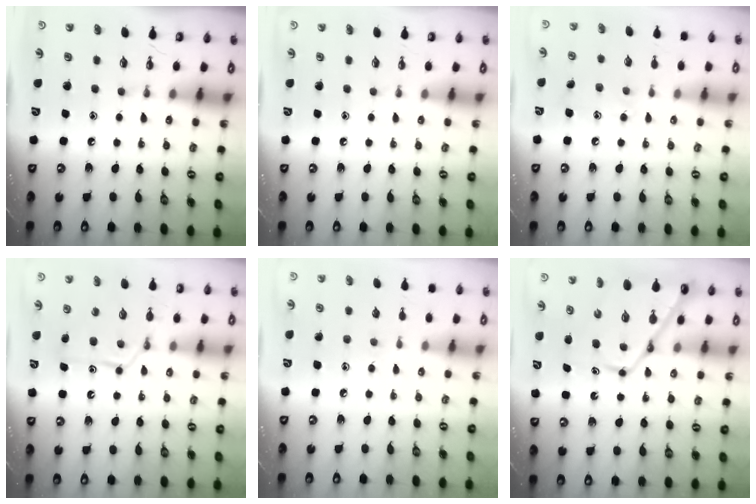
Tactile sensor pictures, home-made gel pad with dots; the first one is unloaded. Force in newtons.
{"total": 0.0}
{"total": 8.3, "press": 8.3, "slide": 0.6}
{"total": 12.8, "press": 12.7, "slide": 1.1}
{"total": 5.7, "press": 5.7, "slide": 0.5}
{"total": 12.6, "press": 12.5, "slide": 1.1}